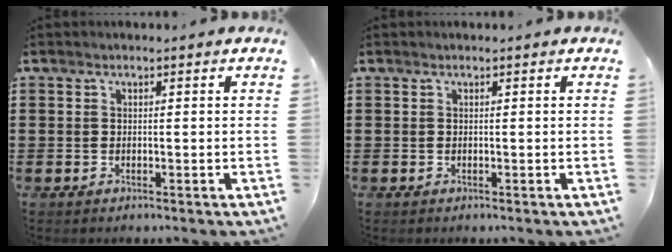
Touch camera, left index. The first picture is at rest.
{"total": 0.0}